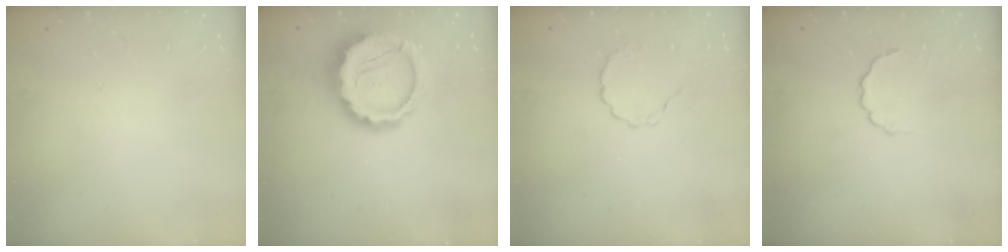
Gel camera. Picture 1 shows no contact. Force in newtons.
{"total": 13.4, "press": 13.0, "slide": 3.1}
{"total": 2.9, "press": 2.6, "slide": 1.1}
{"total": 3.3, "press": 3.1, "slide": 1.0}